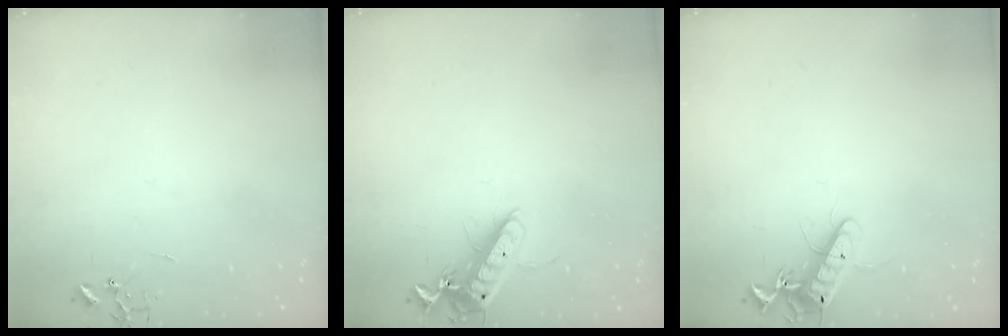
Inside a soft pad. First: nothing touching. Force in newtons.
{"total": 13.0, "press": 12.9, "slide": 1.9}
{"total": 12.8, "press": 12.8, "slide": 0.6}